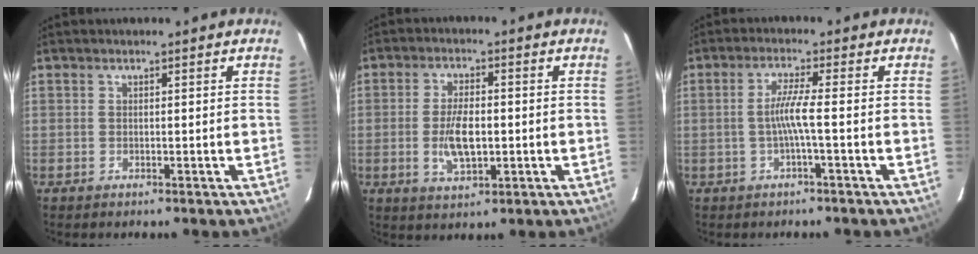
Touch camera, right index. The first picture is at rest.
{"total": 7.3, "force": [-1.0, 3.1, 6.5], "torque": [-0.128, -0.004, -0.016]}
{"total": 4.3, "force": [-0.9, -1.7, 3.9], "torque": [-0.084, -0.004, -0.013]}